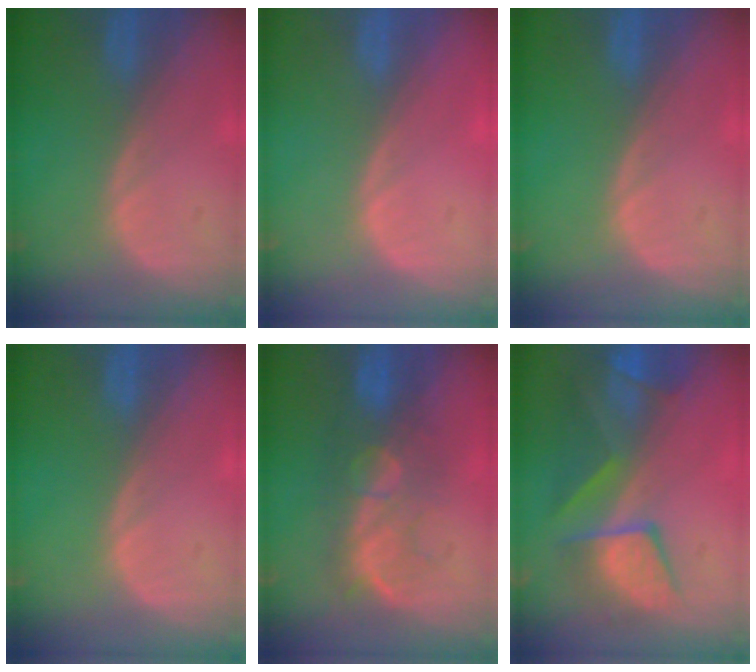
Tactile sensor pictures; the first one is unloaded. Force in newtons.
{"total": 0.6, "press": 0.0, "slide": 0.6}
{"total": 0.0}
{"total": 0.0}
{"total": 7.8, "press": 7.7, "slide": 1.3}
{"total": 9.1, "press": 8.5, "slide": 3.2}